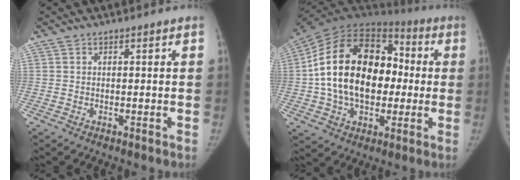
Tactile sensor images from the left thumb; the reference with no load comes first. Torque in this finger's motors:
{"motor_torque": [2.12, 2.89, 2.08, -0.70, 0.22]}